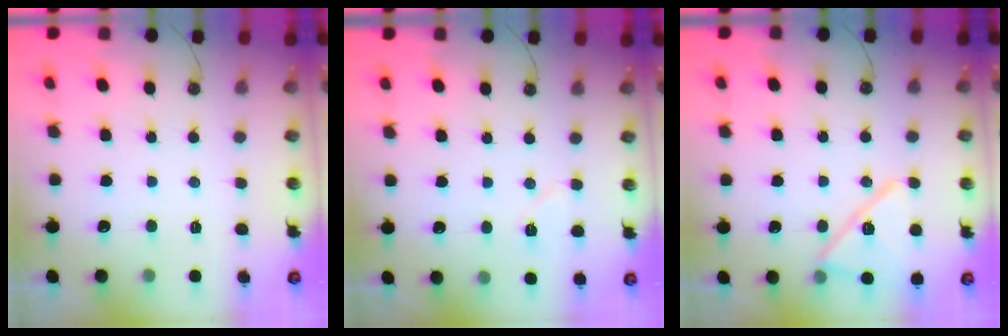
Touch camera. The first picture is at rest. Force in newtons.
{"total": 5.4, "press": 5.2, "slide": 1.4}
{"total": 13.6, "press": 13.6, "slide": 0.7}